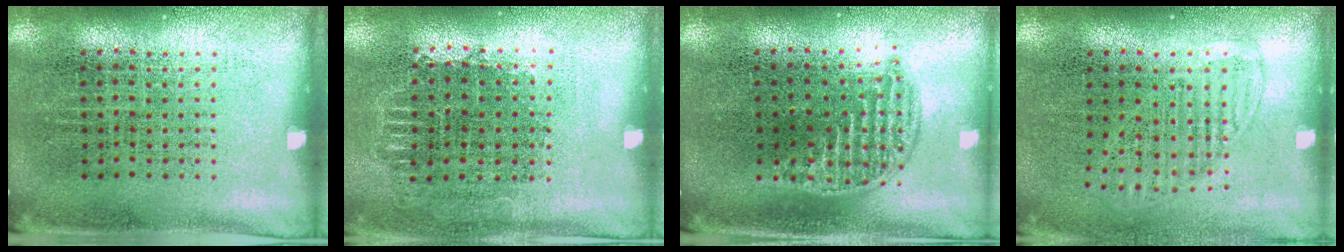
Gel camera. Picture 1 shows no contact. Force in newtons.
{"total": 0.7, "press": 0.7, "slide": 0.3}
{"total": 1.2, "press": 1.1, "slide": 0.5}
{"total": 1.3, "press": 1.1, "slide": 0.7}